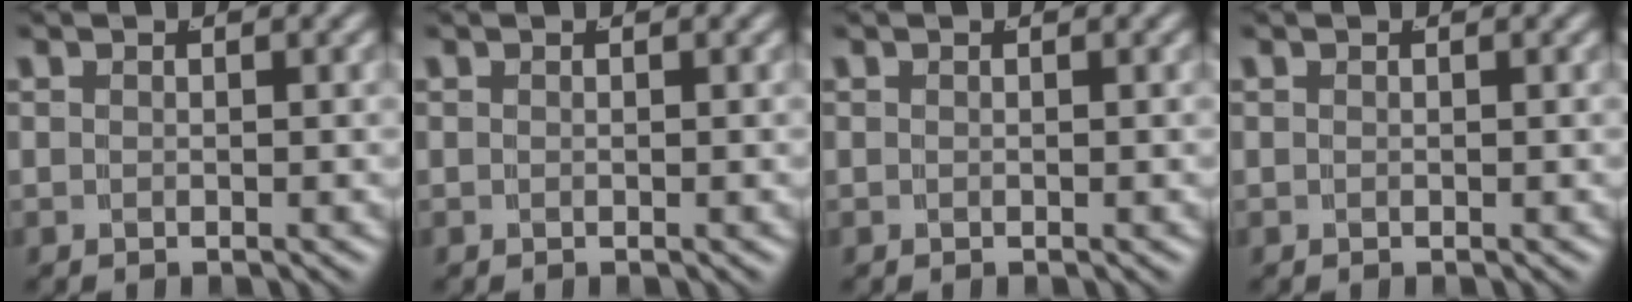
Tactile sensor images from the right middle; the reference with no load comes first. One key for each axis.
{"total": 0.0}
{"total": 0.0}
{"total": 0.0}